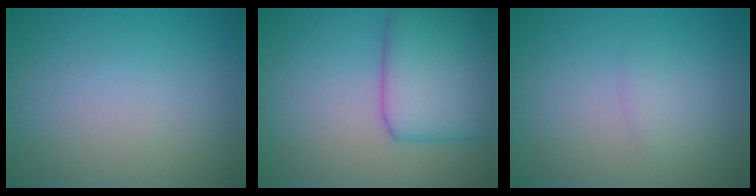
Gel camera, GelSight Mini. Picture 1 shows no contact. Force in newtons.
{"total": 7.7, "press": 7.6, "slide": 0.2}
{"total": 1.2, "press": 1.2, "slide": 0.2}